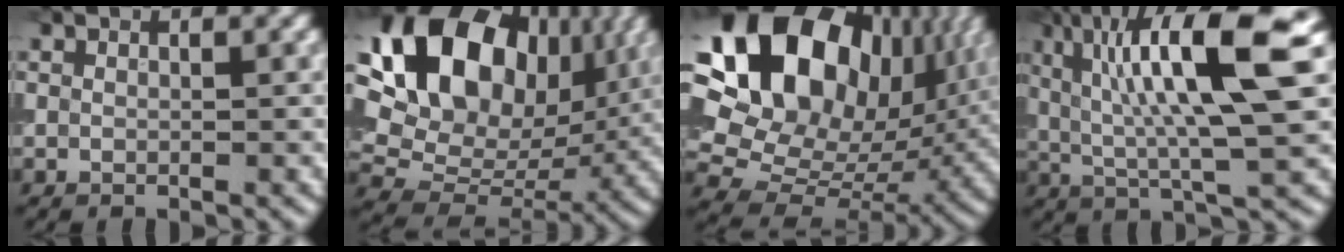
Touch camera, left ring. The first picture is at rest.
{"total": 18.6, "force": [6.8, 12.8, 11.7], "torque": [-0.219, 0.040, 0.124]}
{"total": 22.3, "force": [8.4, 15.3, 13.9], "torque": [-0.299, 0.056, 0.148]}
{"total": 11.5, "force": [2.6, 2.8, 10.9], "torque": [-0.186, 0.008, 0.044]}